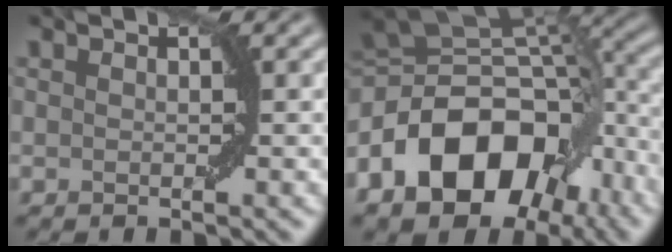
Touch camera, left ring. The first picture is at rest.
{"total": 14.5, "force": [-6.2, 9.8, 8.7], "torque": [-0.156, 0.010, -0.121]}